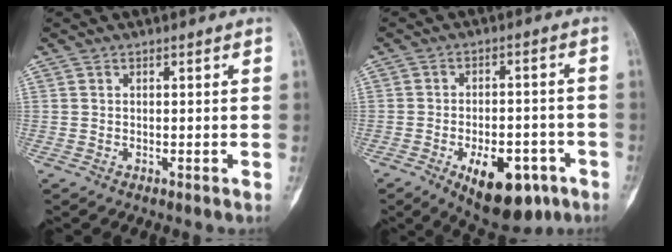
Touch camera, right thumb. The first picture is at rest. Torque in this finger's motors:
{"motor_torque": [1.85, 1.06, 1.18, -0.78, 0.22]}